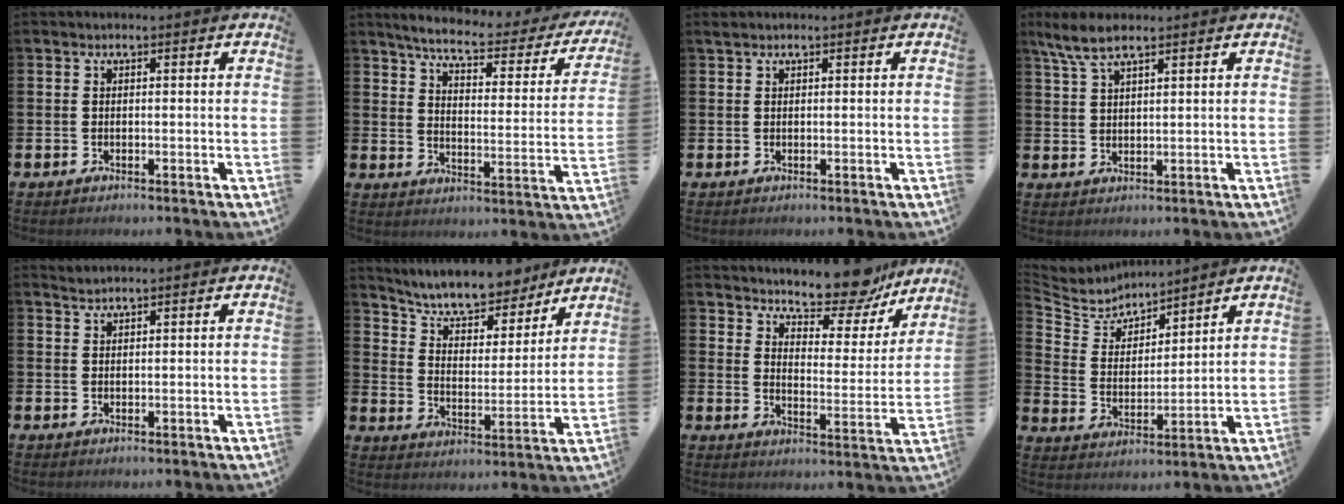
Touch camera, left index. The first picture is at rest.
{"total": 6.1, "force": [5.3, 1.1, 2.9], "torque": [-0.077, -0.036, 0.082]}
{"total": 0.6, "force": [0.6, 0.1, 0.2], "torque": [-0.003, 0.002, 0.010]}
{"total": 5.6, "force": [4.3, 1.4, 3.4], "torque": [-0.073, -0.008, 0.077]}
{"total": 1.4, "force": [1.3, 0.0, 0.1], "torque": [-0.003, 0.001, 0.025]}
{"total": 9.0, "force": [8.3, 2.5, 2.3], "torque": [-0.074, -0.060, 0.145]}
{"total": 10.1, "force": [9.4, 2.3, 2.6], "torque": [-0.058, -0.066, 0.170]}
{"total": 5.7, "force": [5.5, 1.5, 0.1], "torque": [-0.042, -0.043, 0.094]}